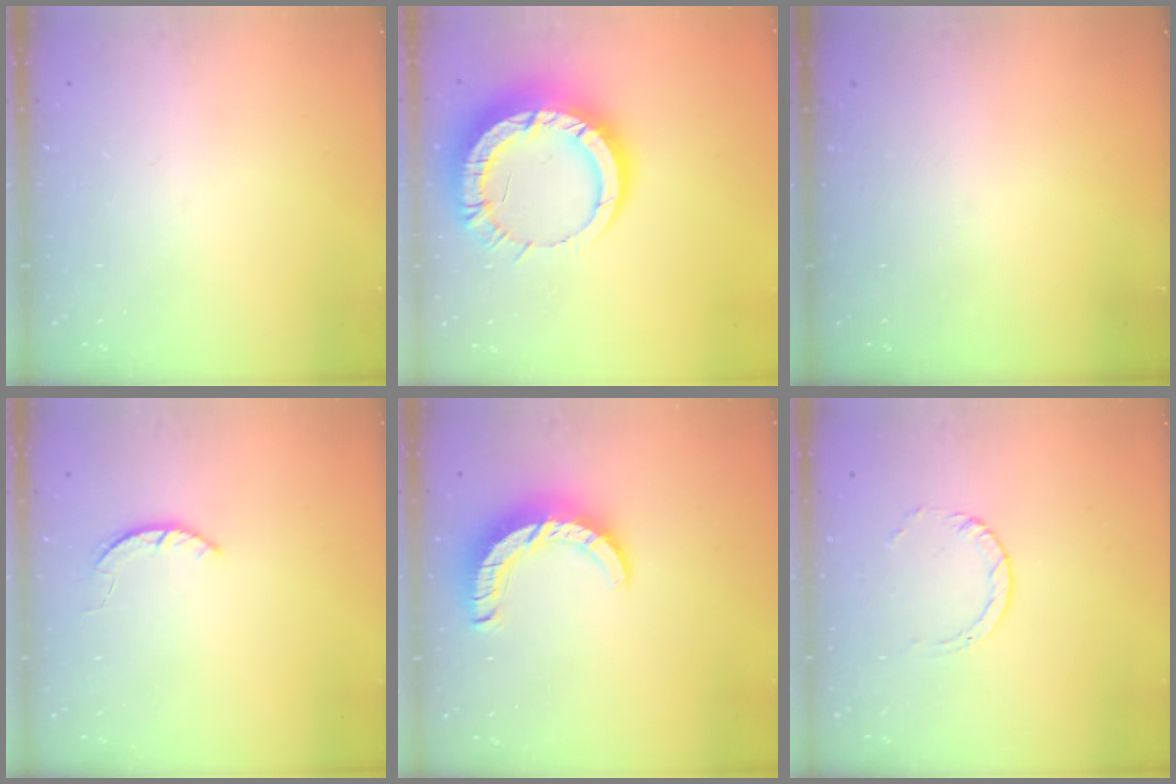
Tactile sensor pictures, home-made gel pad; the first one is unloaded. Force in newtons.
{"total": 16.8, "press": 16.7, "slide": 1.7}
{"total": 0.0}
{"total": 1.6, "press": 1.6, "slide": 0.3}
{"total": 8.5, "press": 8.5, "slide": 0.8}
{"total": 1.0, "press": 1.0, "slide": 0.1}